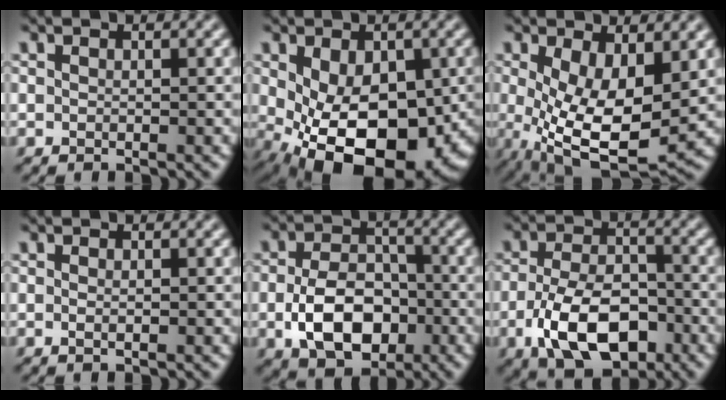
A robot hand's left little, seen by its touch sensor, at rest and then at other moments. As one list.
[{"total": 11.8, "force": [-3.0, 6.8, 9.2], "torque": [-0.139, -0.034, -0.032]}, {"total": 8.9, "force": [-0.7, 4.1, 7.8], "torque": [-0.160, -0.020, 0.003]}, {"total": 0.6, "force": [-0.2, 0.2, 0.5], "torque": [-0.011, -0.001, -0.002]}, {"total": 7.3, "force": [-2.2, 4.7, 5.1], "torque": [-0.101, -0.005, -0.033]}, {"total": 8.6, "force": [-3.8, 4.7, 6.1], "torque": [-0.128, -0.006, -0.068]}]